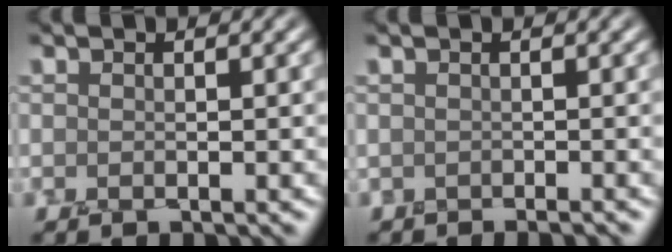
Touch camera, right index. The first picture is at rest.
{"total": 0.6, "force": [-0.4, -0.2, -0.3], "torque": [0.017, 0.004, 0.000]}